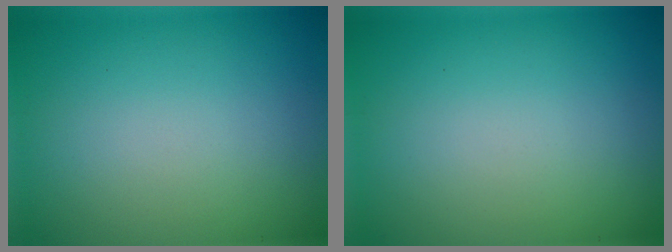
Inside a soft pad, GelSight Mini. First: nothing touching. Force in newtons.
{"total": 0.0}